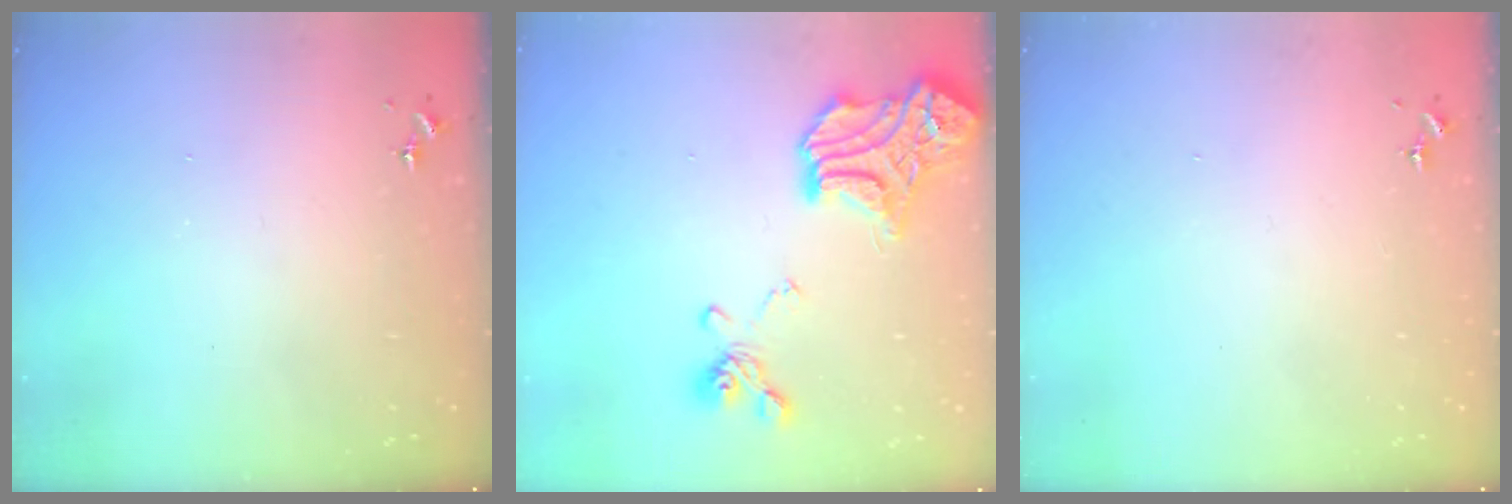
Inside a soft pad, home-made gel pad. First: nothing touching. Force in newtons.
{"total": 20.3, "press": 20.2, "slide": 1.7}
{"total": 0.0}